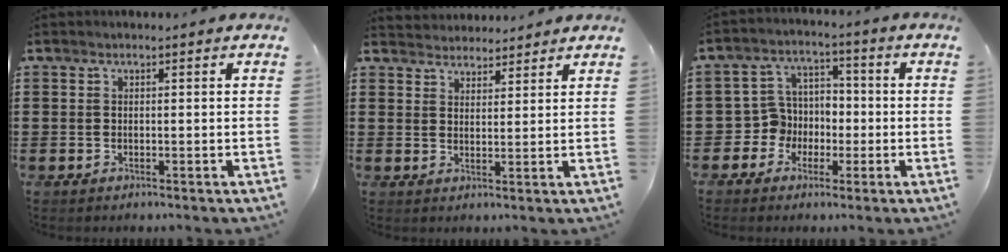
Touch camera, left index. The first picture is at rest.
{"total": 3.1, "force": [3.0, 0.7, -0.5], "torque": [-0.001, -0.005, 0.057]}
{"total": 5.9, "force": [-1.5, 5.6, 1.0], "torque": [-0.058, 0.002, -0.033]}